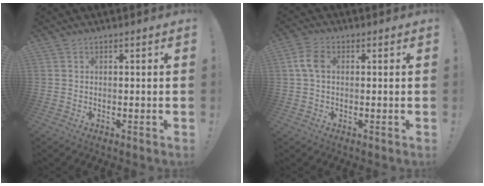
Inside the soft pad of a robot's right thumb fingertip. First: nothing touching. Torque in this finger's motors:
{"motor_torque": [0.14, 0.33, 0.03, 0.00, 0.00]}